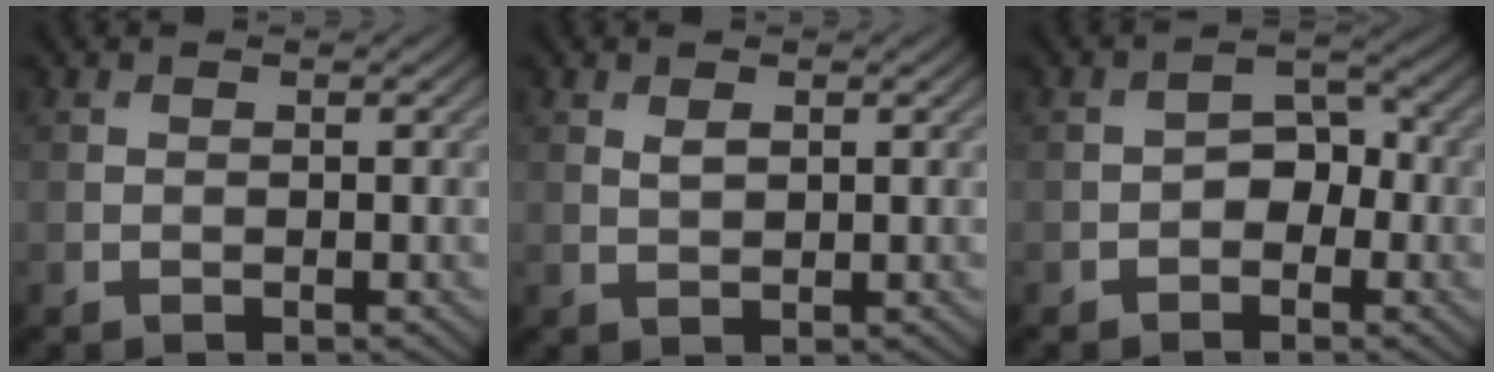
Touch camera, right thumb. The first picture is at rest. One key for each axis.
{"total": 1.3, "fx": 0.6, "fy": 0.7, "fz": 1.0, "tx": -0.023, "ty": -0.003, "tz": 0.015}
{"total": 3.4, "fx": -1.0, "fy": 2.4, "fz": 2.2, "tx": -0.026, "ty": 0.007, "tz": -0.020}